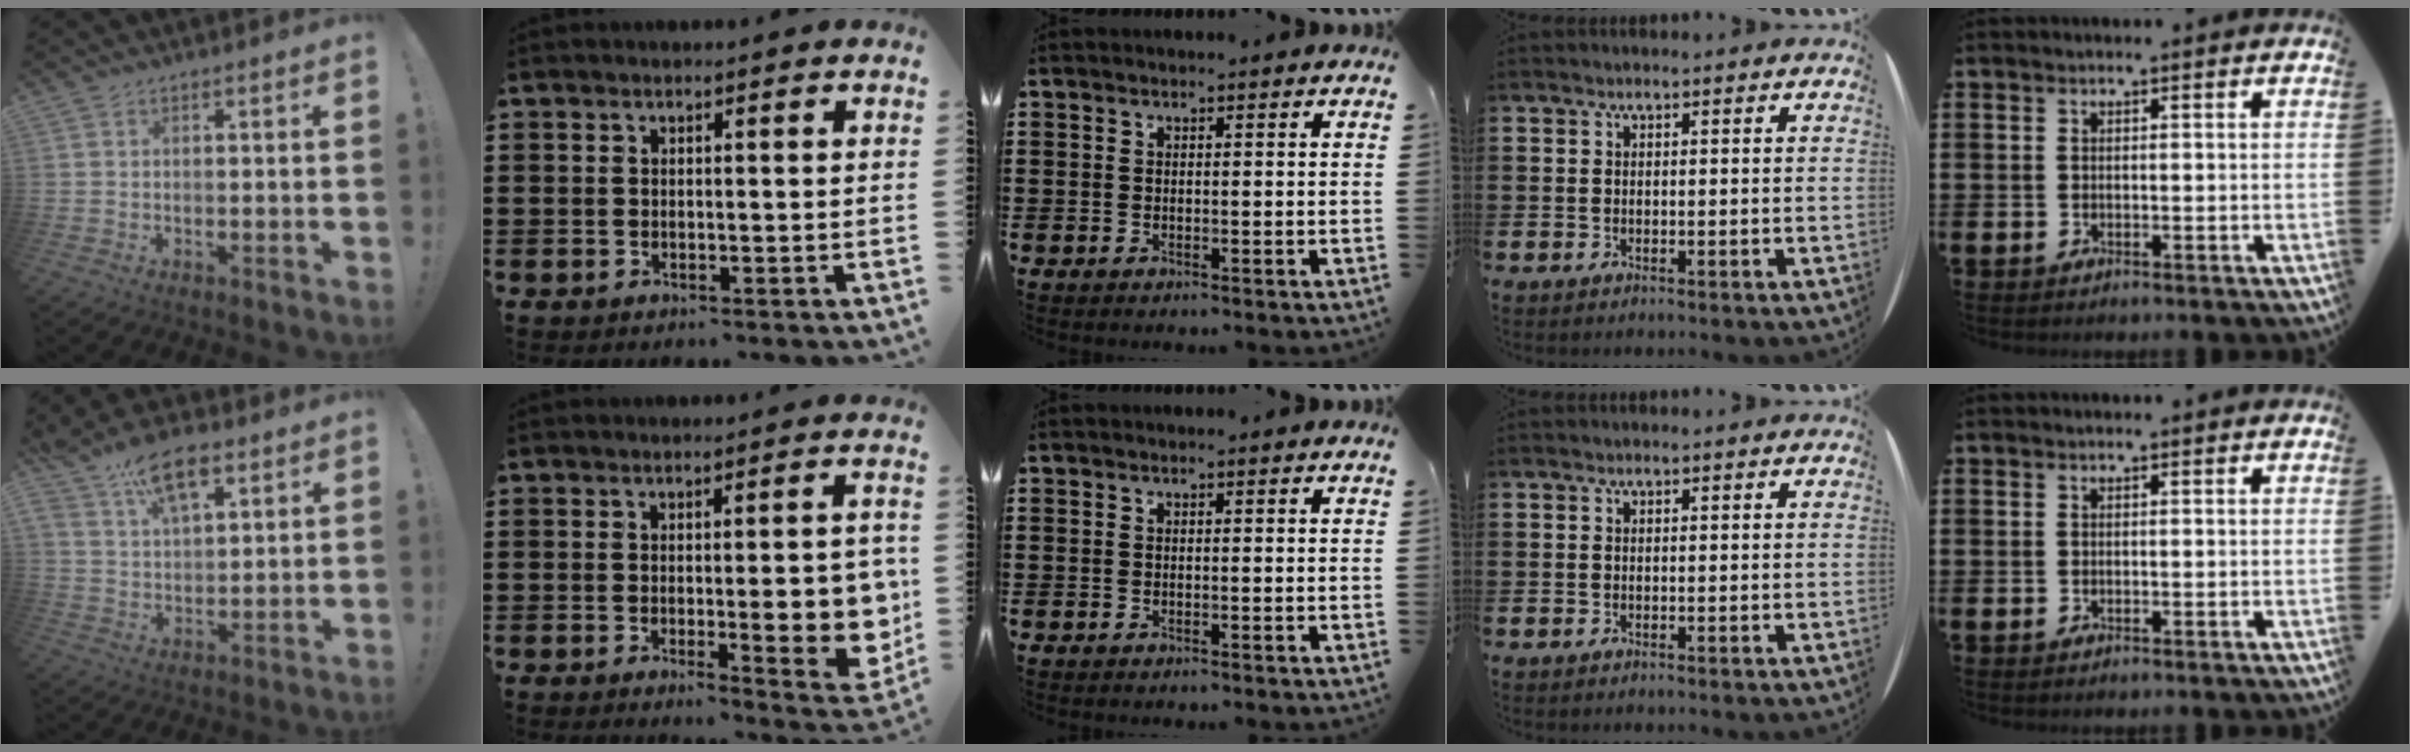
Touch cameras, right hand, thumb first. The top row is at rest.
{"thumb": {"total": 12.3, "force": [7.3, 6.3, 7.6], "torque": [-0.124, -0.025, 0.133]}, "index": {"total": 9.4, "force": [-0.6, 2.7, 9.0], "torque": [-0.106, -0.017, -0.006]}}